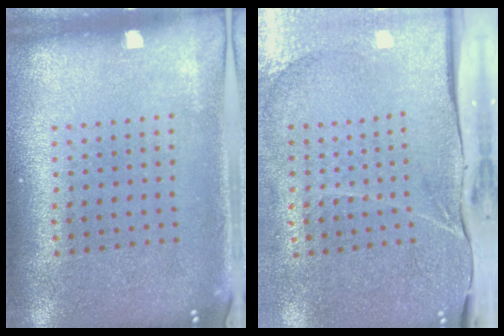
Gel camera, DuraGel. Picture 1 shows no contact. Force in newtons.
{"total": 4.4, "press": 3.6, "slide": 2.5}